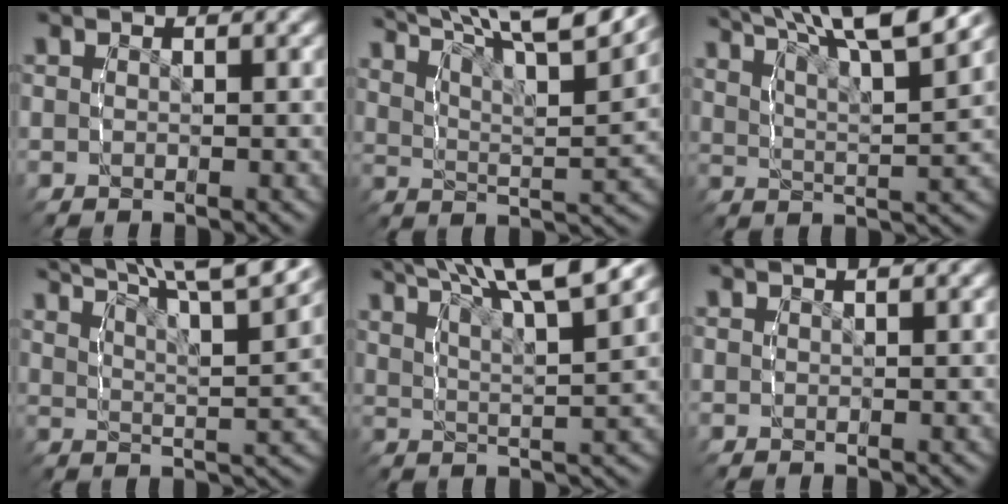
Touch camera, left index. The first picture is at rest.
{"total": 12.0, "force": [8.3, 4.7, 7.3], "torque": [-0.103, 0.033, 0.104]}
{"total": 9.1, "force": [6.1, 3.0, 6.0], "torque": [-0.091, 0.017, 0.087]}
{"total": 9.9, "force": [6.9, 3.5, 6.1], "torque": [-0.084, 0.019, 0.092]}
{"total": 8.2, "force": [5.5, 2.5, 5.5], "torque": [-0.083, 0.014, 0.079]}
{"total": 1.5, "force": [1.3, 0.1, 0.7], "torque": [-0.007, 0.006, 0.021]}